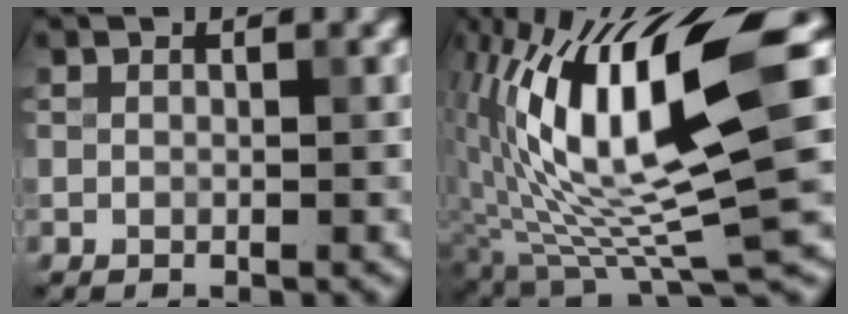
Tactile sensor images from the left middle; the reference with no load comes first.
{"total": 14.5, "force": [1.7, 3.4, 14.0], "torque": [-0.270, 0.006, 0.041]}